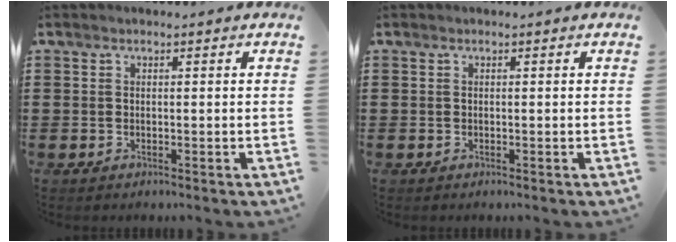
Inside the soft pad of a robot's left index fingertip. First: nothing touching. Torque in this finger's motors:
{"motor_torque": [0.00, 0.00, 0.00, 0.00]}